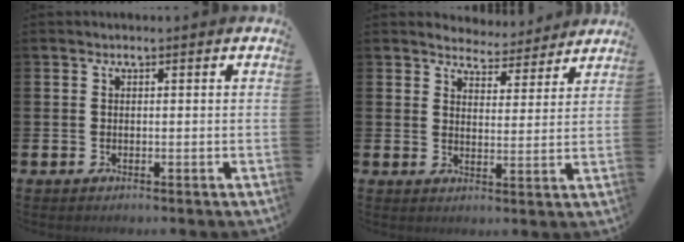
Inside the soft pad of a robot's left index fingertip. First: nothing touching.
{"total": 4.8, "force": [4.7, 1.0, -0.1], "torque": [-0.009, -0.038, 0.081]}